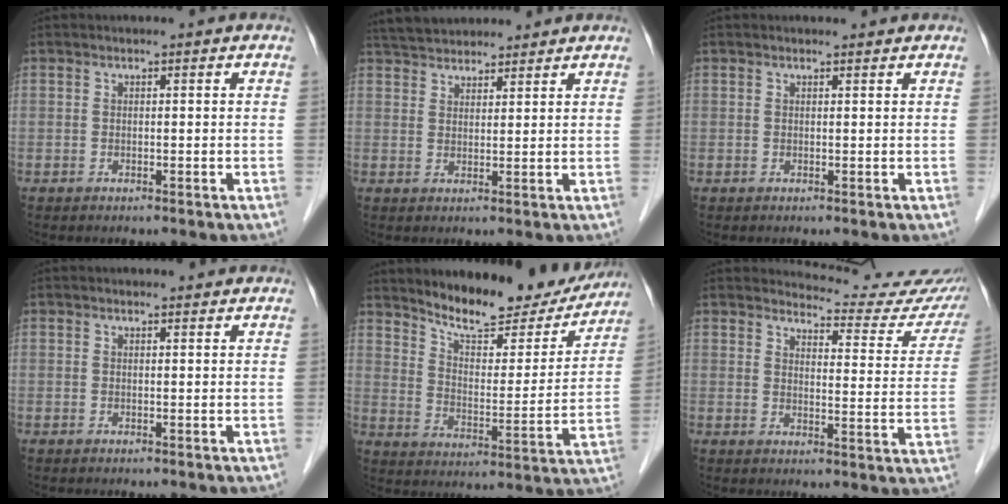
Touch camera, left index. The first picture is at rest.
{"total": 8.9, "force": [8.2, 2.7, 2.5], "torque": [-0.040, 0.038, 0.133]}
{"total": 1.0, "force": [1.0, 0.1, 0.0], "torque": [-0.011, 0.002, 0.015]}
{"total": 1.7, "force": [1.7, 0.3, 0.2], "torque": [-0.011, 0.007, 0.022]}
{"total": 16.9, "force": [15.2, 4.1, 6.1], "torque": [-0.085, -0.024, 0.217]}
{"total": 15.4, "force": [15.2, 2.0, 1.7], "torque": [-0.001, -0.083, 0.152]}